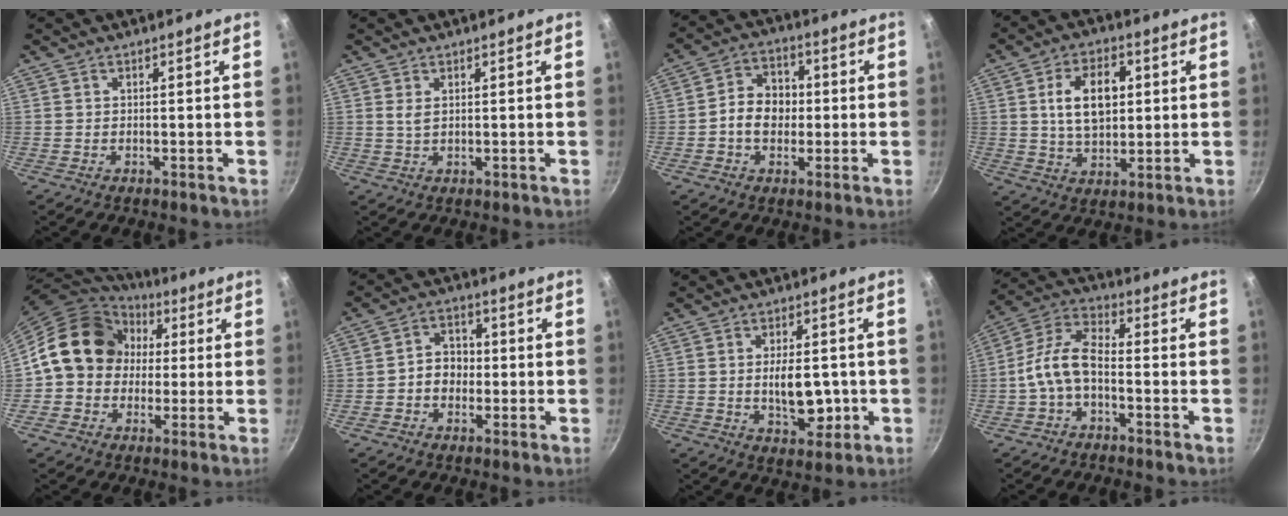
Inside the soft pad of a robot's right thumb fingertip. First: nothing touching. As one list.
[{"total": 1.6, "force": [0.6, 0.7, 1.4], "torque": [-0.027, -0.005, 0.014]}, {"total": 8.3, "force": [-0.7, 6.6, 4.9], "torque": [-0.050, 0.018, -0.023]}, {"total": 11.5, "force": [2.2, 7.2, 8.7], "torque": [-0.125, -0.001, 0.037]}, {"total": 16.1, "force": [1.9, 13.7, 8.3], "torque": [-0.102, 0.033, 0.016]}, {"total": 5.7, "force": [-0.9, 4.8, 3.1], "torque": [-0.013, 0.019, -0.021]}, {"total": 9.1, "force": [-0.8, 5.1, 7.5], "torque": [-0.083, -0.005, -0.006]}, {"total": 9.9, "force": [-2.6, 6.6, 6.9], "torque": [-0.112, 0.048, -0.068]}]